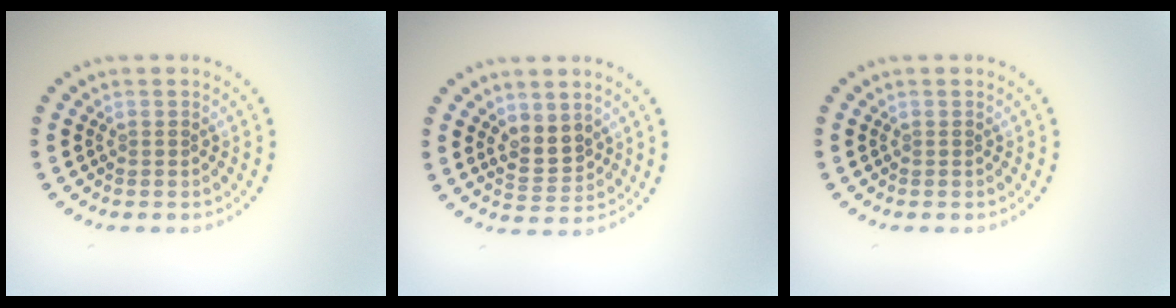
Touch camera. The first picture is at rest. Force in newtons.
{"total": 2.7, "press": 2.5, "slide": 1.0}
{"total": 0.0}